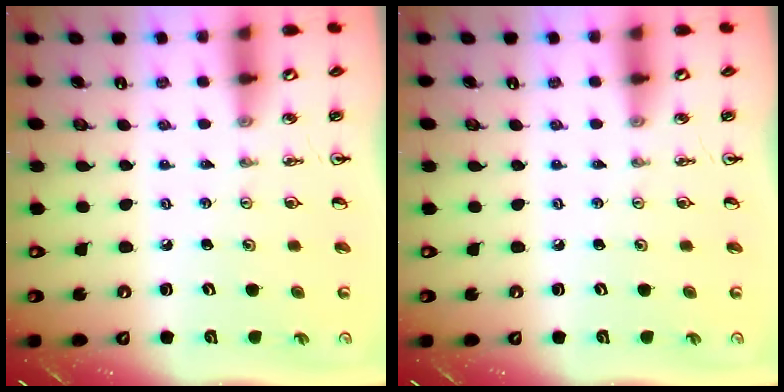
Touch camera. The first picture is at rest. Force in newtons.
{"total": 0.0}